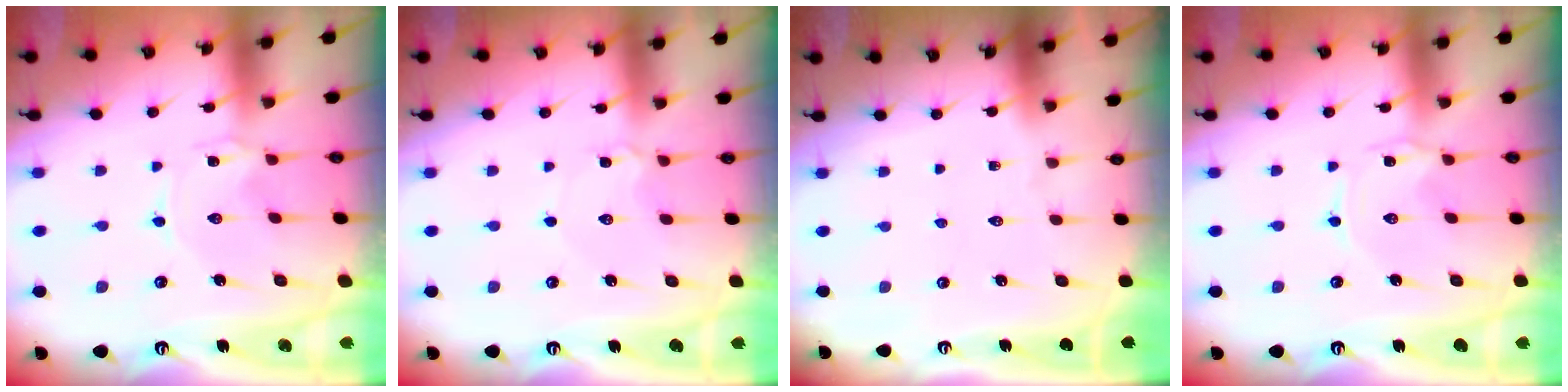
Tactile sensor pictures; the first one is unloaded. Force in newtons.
{"total": 2.6, "press": 2.6, "slide": 0.3}
{"total": 0.0}
{"total": 0.7, "press": 0.7, "slide": 0.1}